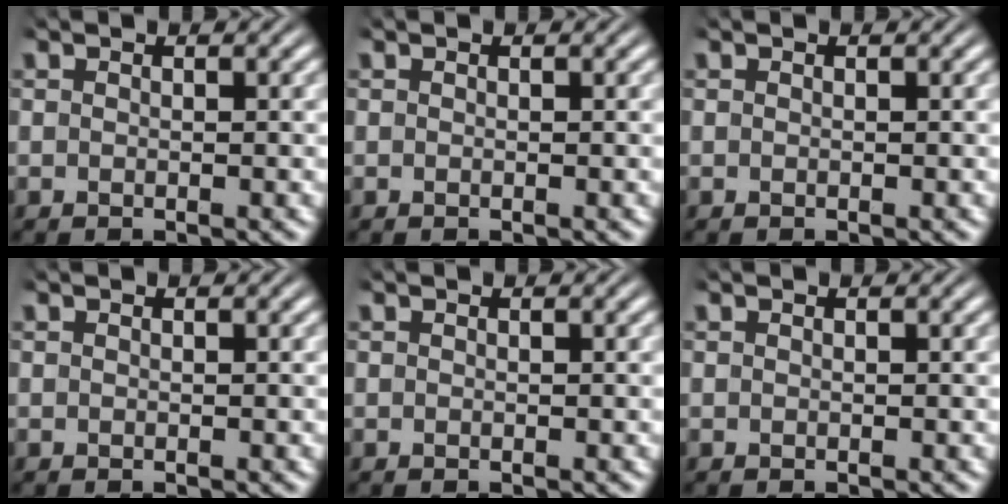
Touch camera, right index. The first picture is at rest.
{"total": 0.0}
{"total": 0.0}
{"total": 0.0}
{"total": 0.0}
{"total": 0.0}